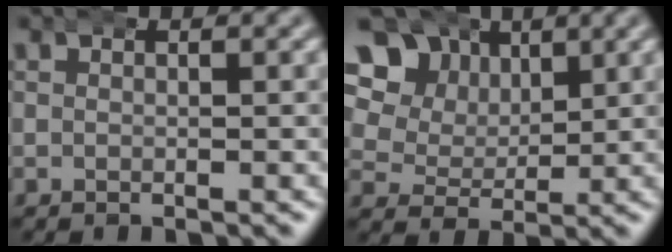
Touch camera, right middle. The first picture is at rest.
{"total": 10.7, "force": [3.9, 8.9, 4.5], "torque": [-0.106, 0.002, 0.053]}